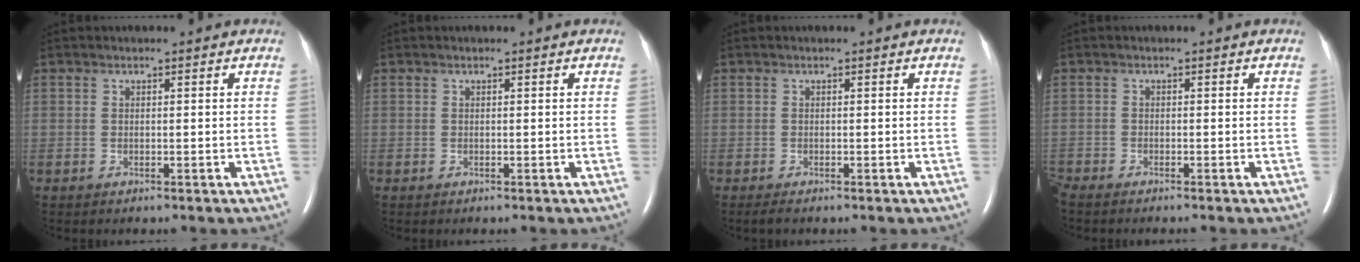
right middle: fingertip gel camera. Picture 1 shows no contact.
{"total": 0.0}
{"total": 0.8, "force": [-0.7, 0.0, 0.5], "torque": [-0.017, -0.004, -0.013]}
{"total": 2.1, "force": [-2.0, 0.0, 0.6], "torque": [-0.013, -0.004, -0.035]}